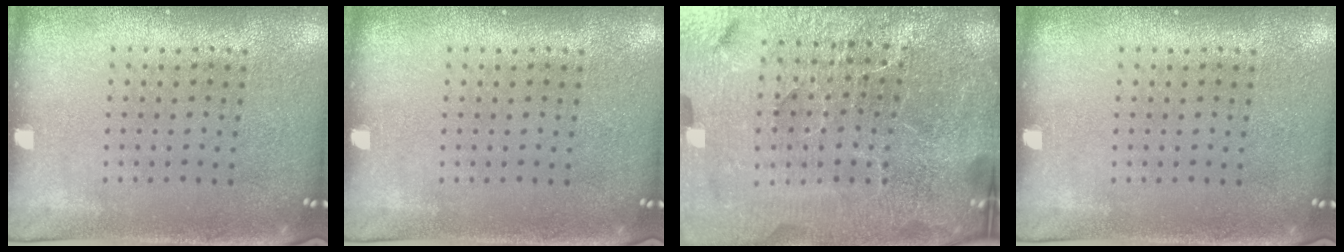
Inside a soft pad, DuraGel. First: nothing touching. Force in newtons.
{"total": 0.0}
{"total": 7.1, "press": 6.2, "slide": 3.5}
{"total": 0.0}